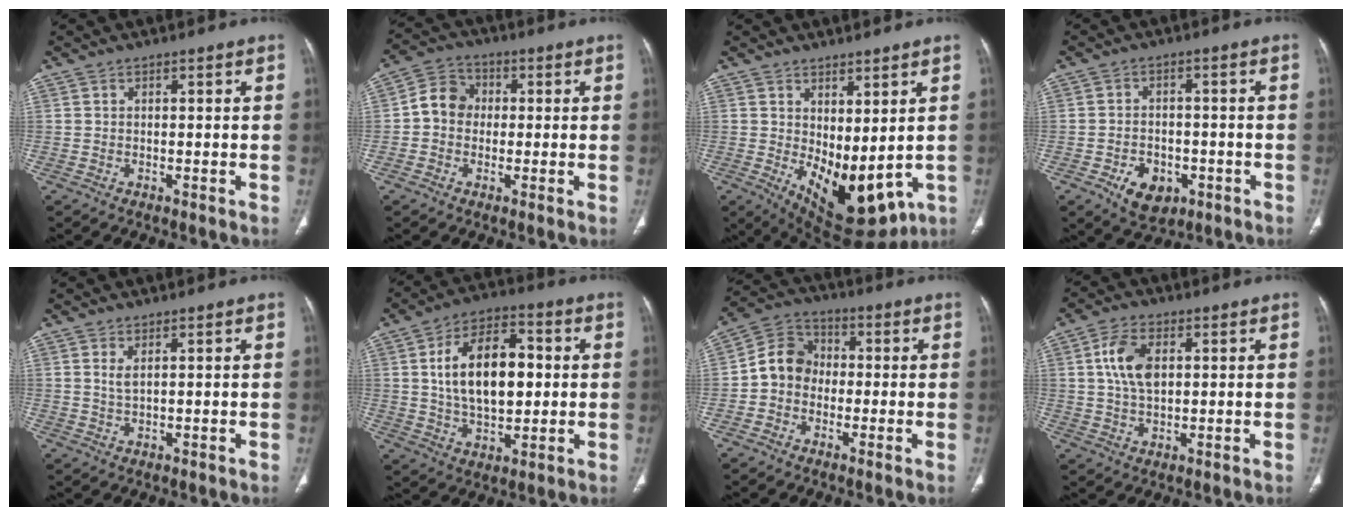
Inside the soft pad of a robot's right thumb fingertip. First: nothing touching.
{"total": 6.7, "force": [-0.2, 5.9, 3.2], "torque": [-0.038, 0.021, -0.017]}
{"total": 13.0, "force": [0.1, 6.7, 11.2], "torque": [-0.152, -0.023, 0.032]}
{"total": 7.5, "force": [-3.2, 5.3, 4.2], "torque": [-0.049, 0.020, -0.041]}
{"total": 1.8, "force": [0.7, 0.6, 1.5], "torque": [-0.036, -0.004, 0.021]}
{"total": 16.0, "force": [2.0, 9.2, 13.0], "torque": [-0.195, 0.011, 0.033]}
{"total": 8.2, "force": [-1.2, 7.1, 3.9], "torque": [-0.051, 0.033, -0.039]}
{"total": 8.0, "force": [1.8, 4.7, 6.2], "torque": [-0.119, 0.000, 0.034]}